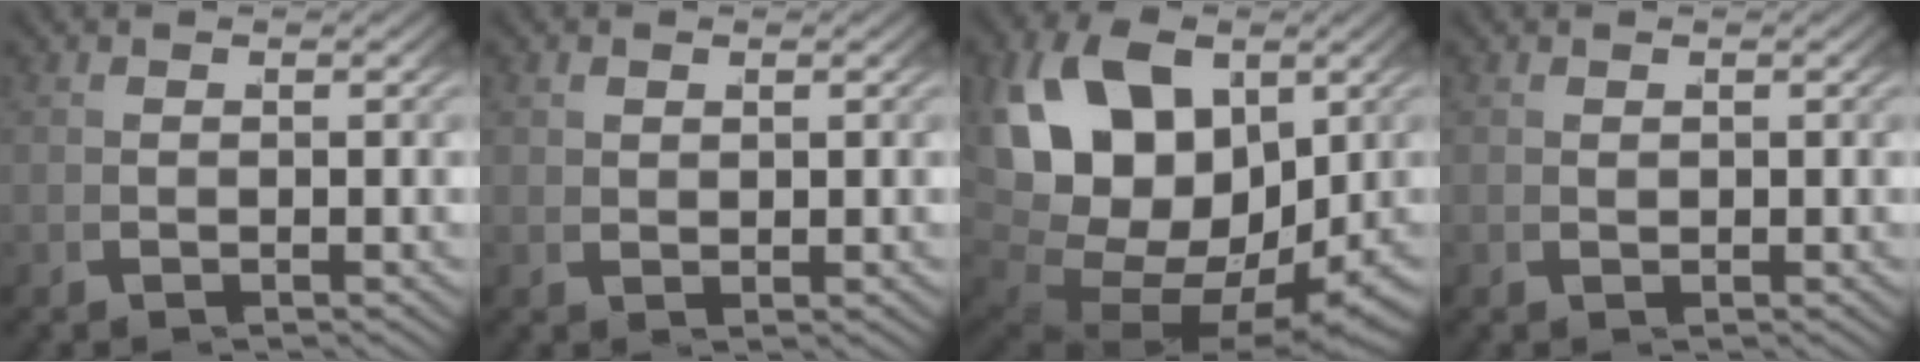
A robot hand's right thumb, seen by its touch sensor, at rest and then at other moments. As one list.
[{"total": 1.2, "force": [0.7, 0.7, 0.7], "torque": [-0.012, -0.004, 0.021]}, {"total": 17.6, "force": [-1.7, 12.2, 12.6], "torque": [-0.278, -0.061, 0.001]}, {"total": 0.6, "force": [0.2, 0.4, 0.4], "torque": [-0.005, -0.004, 0.009]}]